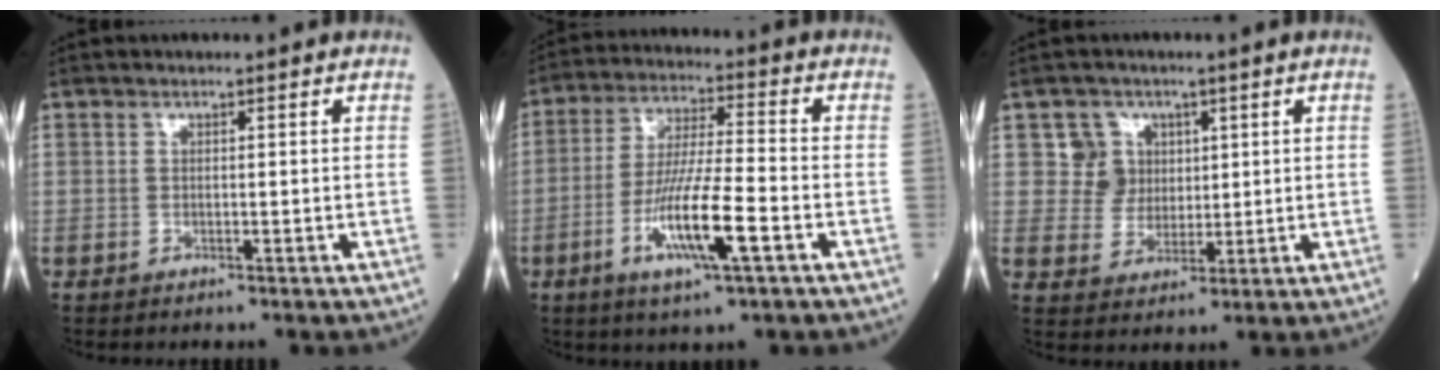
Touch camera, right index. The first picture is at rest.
{"total": 11.9, "force": [-4.3, 0.9, 11.0], "torque": [-0.212, -0.013, -0.080]}
{"total": 5.4, "force": [2.1, 5.0, 0.1], "torque": [0.001, 0.010, 0.040]}